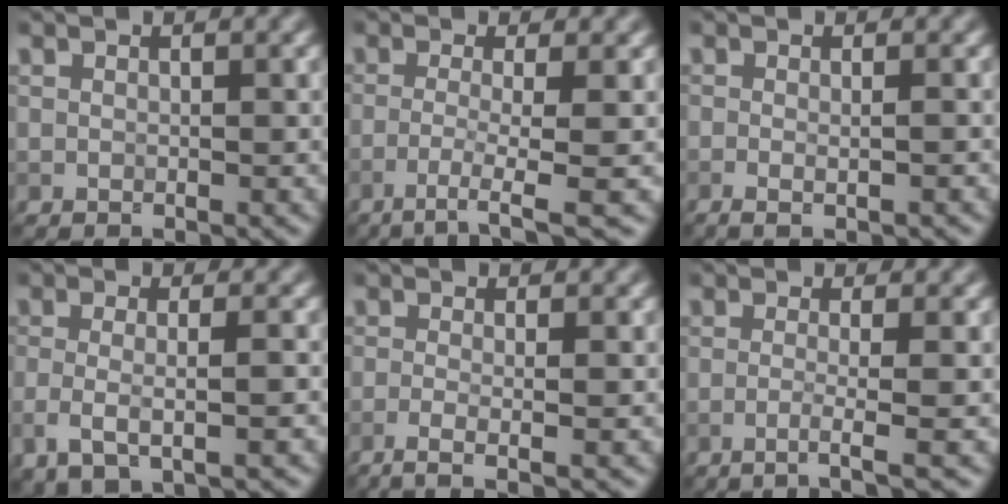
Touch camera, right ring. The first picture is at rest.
{"total": 3.8, "force": [-1.6, 0.5, 3.4], "torque": [-0.059, -0.002, -0.041]}
{"total": 2.2, "force": [-0.7, 0.9, 1.8], "torque": [-0.016, 0.001, -0.013]}
{"total": 3.7, "force": [-0.9, 1.3, 3.3], "torque": [-0.064, -0.008, -0.018]}
{"total": 2.9, "force": [-1.2, 1.0, 2.5], "torque": [-0.039, -0.005, -0.033]}
{"total": 2.5, "force": [-1.0, 0.4, 2.3], "torque": [-0.032, 0.001, -0.035]}